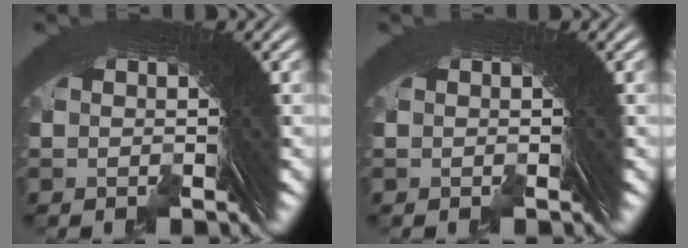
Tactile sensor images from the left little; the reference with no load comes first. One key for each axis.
{"total": 0.0}